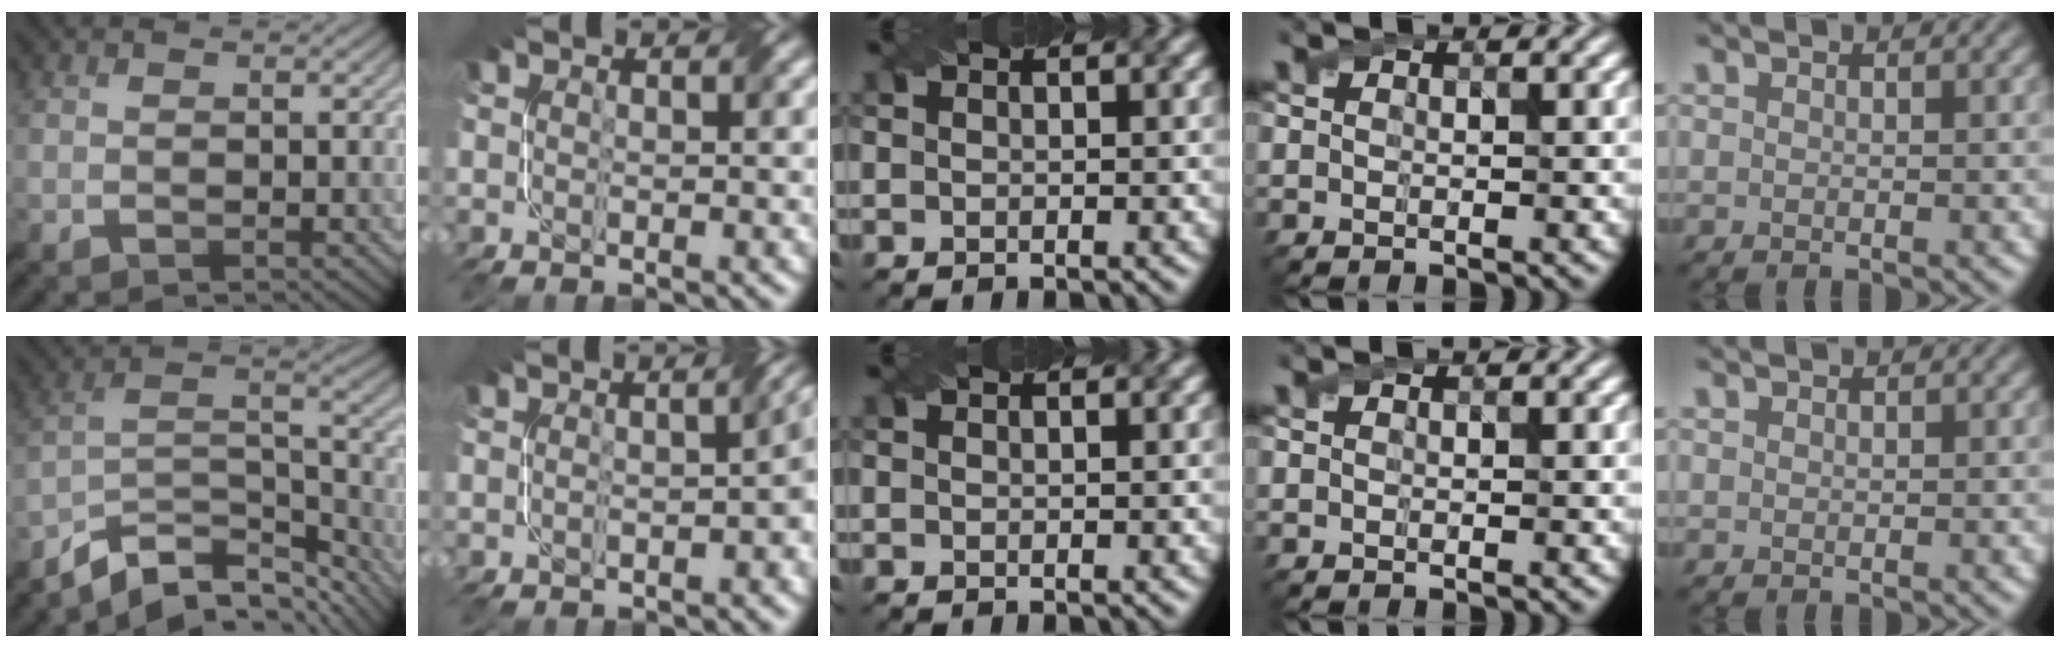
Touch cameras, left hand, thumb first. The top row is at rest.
{"thumb": {"total": 11.3, "force": [-8.6, 4.7, 5.6], "torque": [-0.106, -0.006, -0.149]}, "index": {"total": 3.1, "force": [-0.8, 0.7, 2.9], "torque": [-0.043, 0.007, -0.014]}}